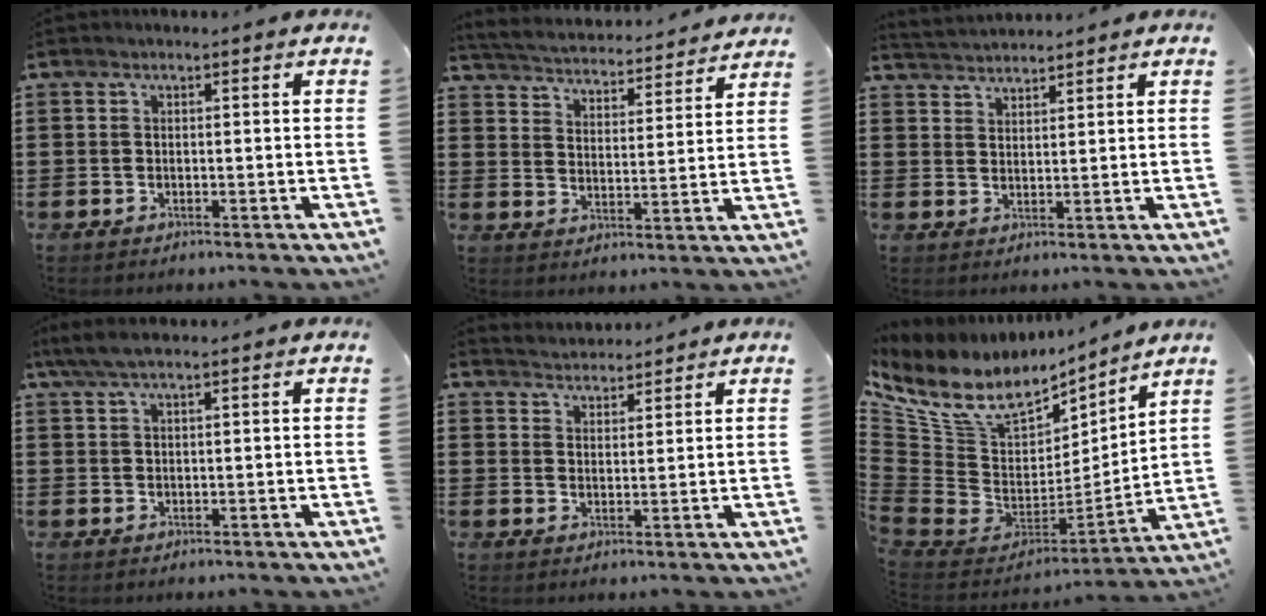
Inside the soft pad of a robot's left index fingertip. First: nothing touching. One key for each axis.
{"total": 3.8, "fx": 3.8, "fy": -0.2, "fz": 0.0, "tx": -0.024, "ty": -0.036, "tz": 0.059}
{"total": 2.5, "fx": 2.4, "fy": 0.1, "fz": -0.3, "tx": -0.002, "ty": -0.005, "tz": 0.047}
{"total": 3.7, "fx": 2.4, "fy": 0.7, "fz": 2.7, "tx": -0.057, "ty": 0.004, "tz": 0.046}
{"total": 3.0, "fx": 2.9, "fy": 0.2, "fz": -0.5, "tx": 0.000, "ty": -0.010, "tz": 0.055}
{"total": 11.6, "fx": 7.2, "fy": 6.7, "fz": 6.2, "tx": -0.166, "ty": -0.049, "tz": 0.132}